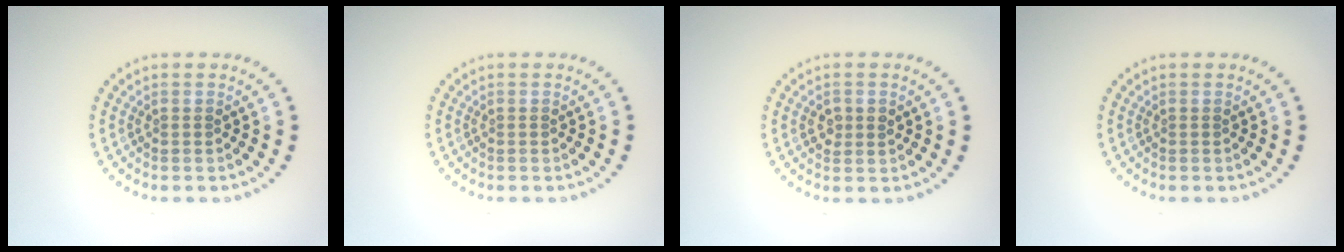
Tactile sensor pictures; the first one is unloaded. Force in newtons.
{"total": 0.0}
{"total": 1.6, "press": 1.5, "slide": 0.1}
{"total": 0.0}